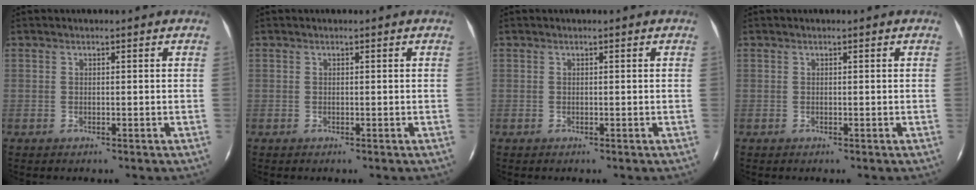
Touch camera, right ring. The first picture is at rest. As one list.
[{"total": 0.0}, {"total": 0.0}, {"total": 0.0}]